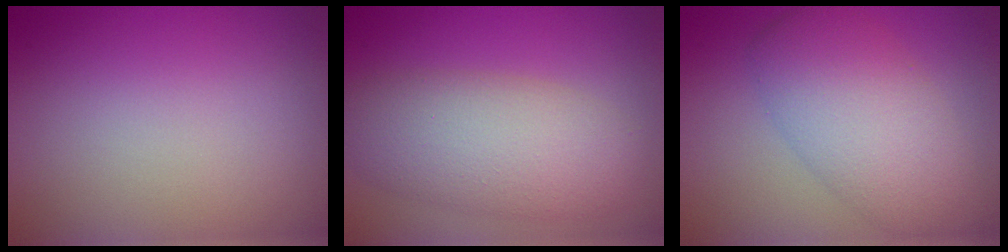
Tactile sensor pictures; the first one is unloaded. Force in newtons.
{"total": 6.8, "press": 6.8, "slide": 0.2}
{"total": 7.1, "press": 7.0, "slide": 0.5}